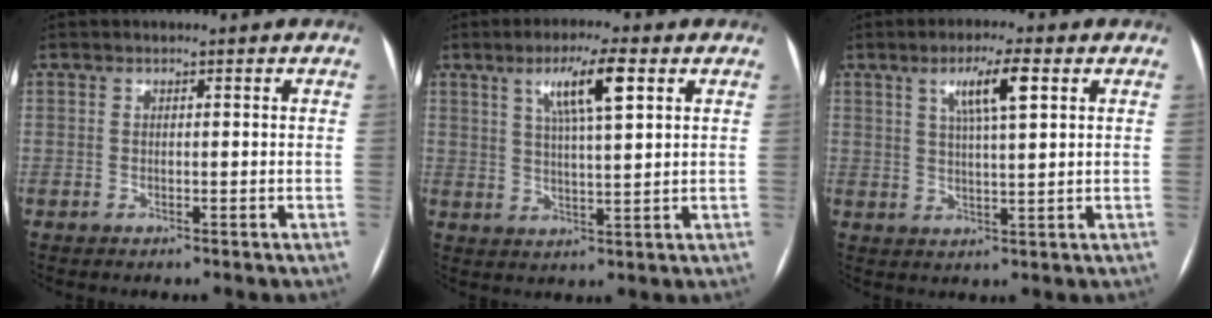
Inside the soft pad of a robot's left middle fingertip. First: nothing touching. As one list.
[{"total": 7.7, "force": [3.5, 0.7, 6.8], "torque": [-0.124, 0.008, 0.060]}, {"total": 6.3, "force": [2.7, 0.5, 5.6], "torque": [-0.102, 0.007, 0.047]}]